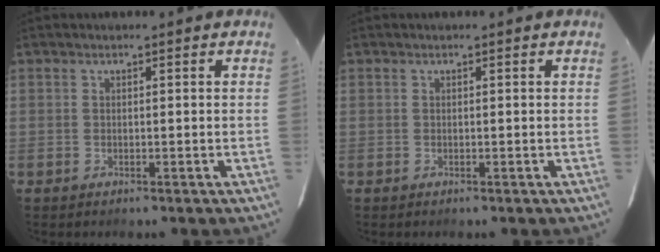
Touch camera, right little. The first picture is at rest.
{"total": 0.0}